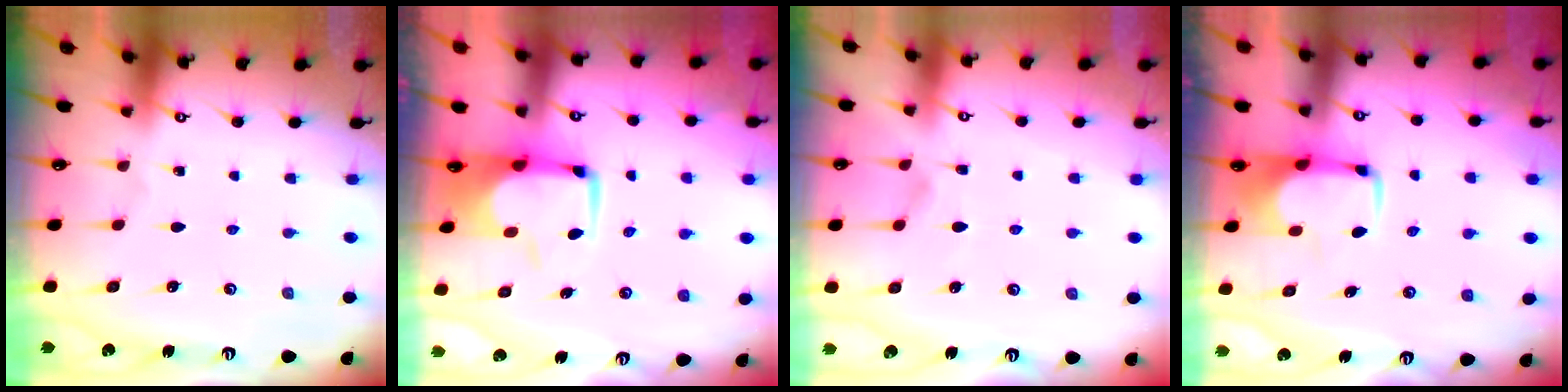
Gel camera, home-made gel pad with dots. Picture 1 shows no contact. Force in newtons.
{"total": 1.0, "press": 0.2, "slide": 1.0}
{"total": 2.9, "press": 2.6, "slide": 1.2}
{"total": 2.0, "press": 1.9, "slide": 0.4}